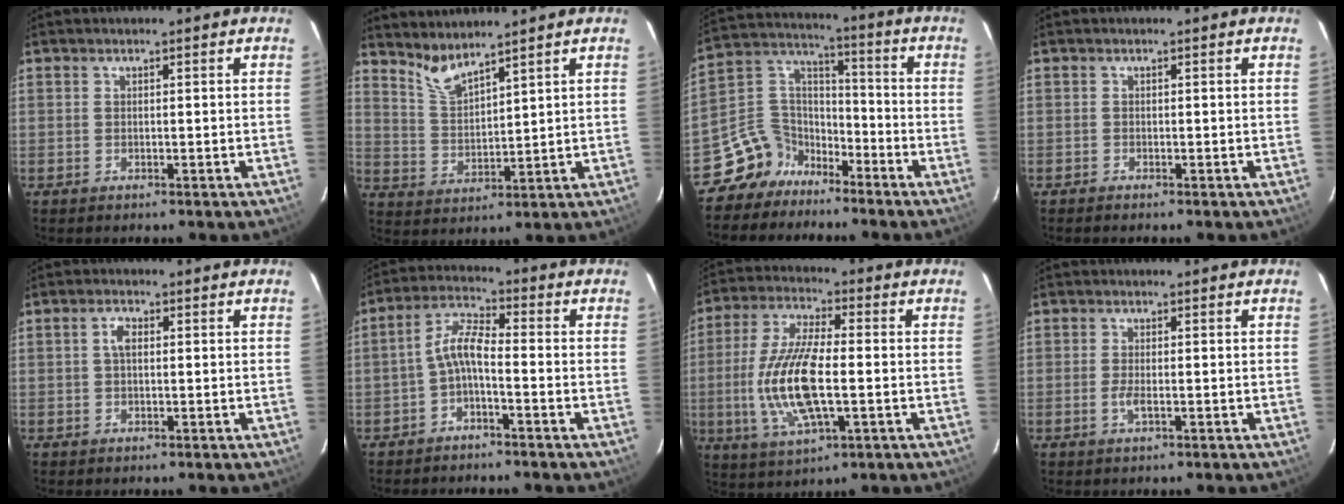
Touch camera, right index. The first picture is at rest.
{"total": 5.6, "force": [5.1, 0.6, 2.4], "torque": [-0.051, -0.008, 0.107]}
{"total": 9.3, "force": [-6.7, 6.3, 1.0], "torque": [-0.045, 0.060, -0.133]}
{"total": 0.5, "force": [-0.5, 0.1, 0.0], "torque": [-0.003, -0.002, -0.011]}
{"total": 2.1, "force": [0.2, 1.1, 1.8], "torque": [-0.037, 0.007, 0.004]}
{"total": 5.0, "force": [-2.4, 1.3, 4.2], "torque": [-0.100, 0.018, -0.047]}
{"total": 14.6, "force": [-2.2, 4.8, 13.7], "torque": [-0.287, -0.004, -0.042]}
{"total": 1.7, "force": [-0.6, 0.3, 1.6], "torque": [-0.033, -0.003, -0.011]}